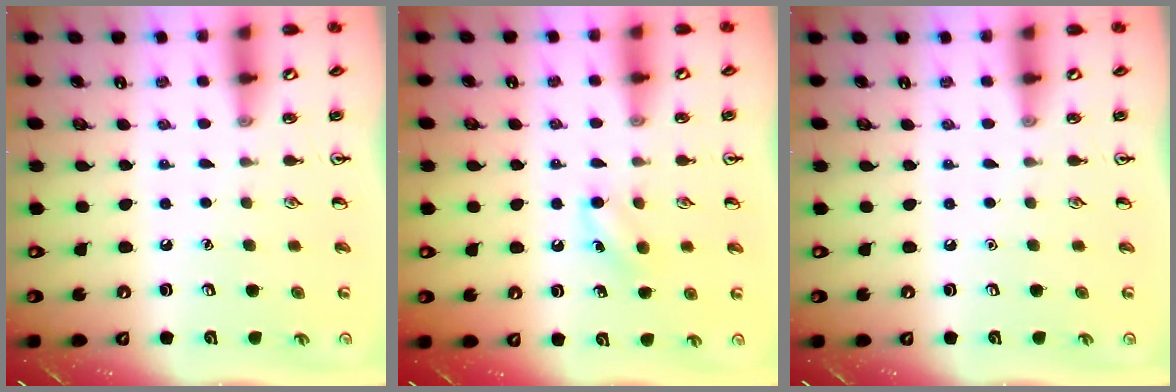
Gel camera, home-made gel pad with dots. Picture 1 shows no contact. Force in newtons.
{"total": 6.3, "press": 6.0, "slide": 1.8}
{"total": 0.0}